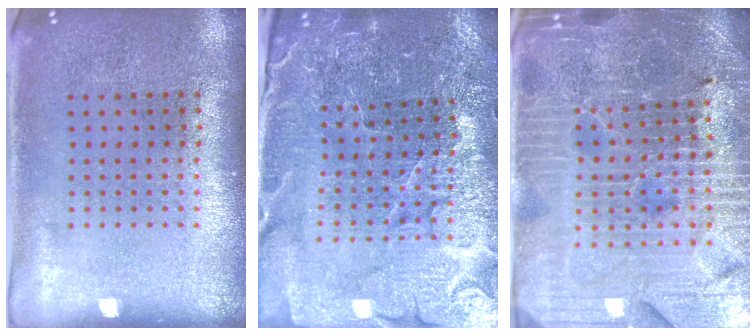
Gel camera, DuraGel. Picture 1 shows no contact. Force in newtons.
{"total": 4.3, "press": 4.2, "slide": 1.0}
{"total": 5.2, "press": 4.8, "slide": 1.8}